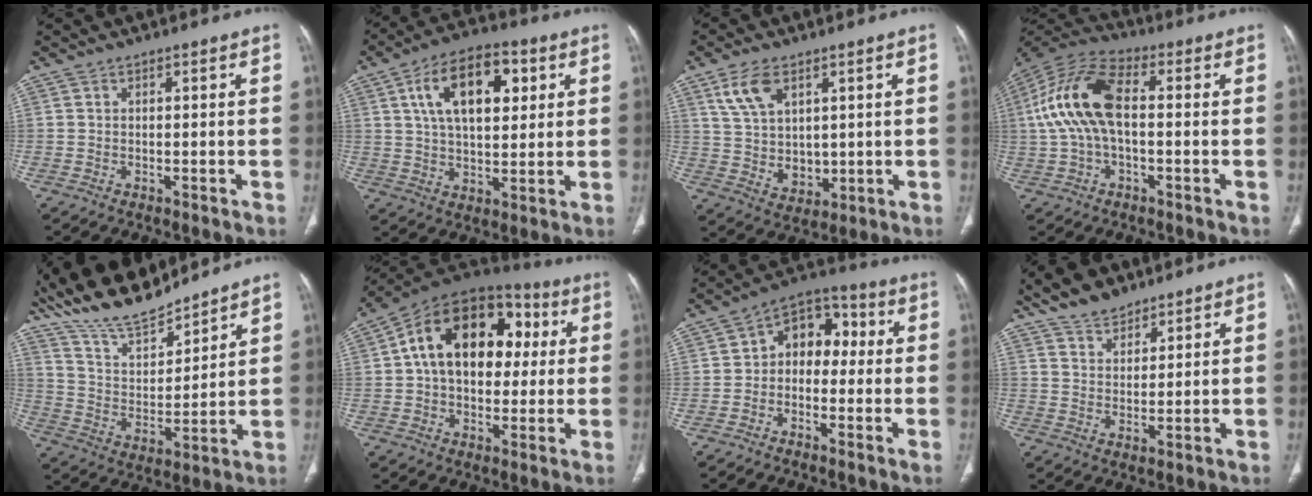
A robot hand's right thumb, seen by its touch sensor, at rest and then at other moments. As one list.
[{"total": 15.8, "force": [5.2, 8.3, 12.3], "torque": [-0.182, 0.001, 0.086]}, {"total": 10.1, "force": [4.4, 6.4, 6.4], "torque": [-0.104, -0.021, 0.100]}, {"total": 15.0, "force": [0.6, 7.8, 12.7], "torque": [-0.266, 0.039, 0.004]}, {"total": 16.7, "force": [14.6, 4.3, 6.8], "torque": [-0.102, -0.064, 0.277]}, {"total": 22.0, "force": [3.5, 14.5, 16.2], "torque": [-0.233, 0.032, 0.047]}, {"total": 9.8, "force": [0.4, 7.0, 6.8], "torque": [-0.059, 0.038, -0.012]}, {"total": 7.7, "force": [6.2, 3.7, 2.9], "torque": [-0.033, -0.027, 0.115]}]